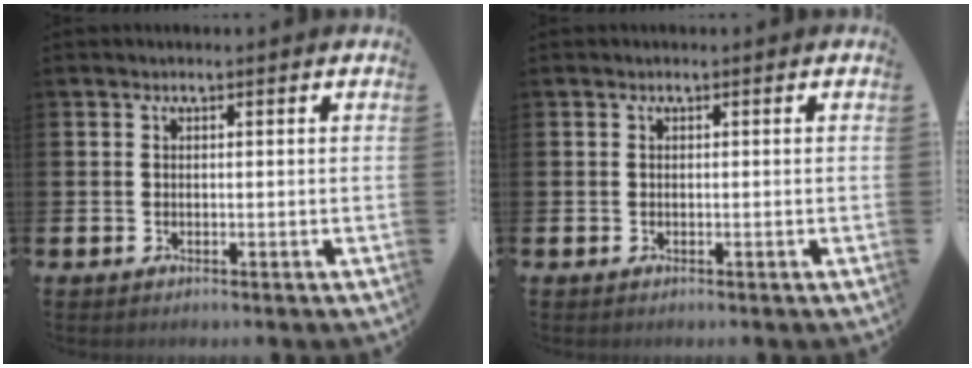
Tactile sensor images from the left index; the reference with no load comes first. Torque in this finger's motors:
{"motor_torque": [0.00, 0.00, 0.00, 0.00]}